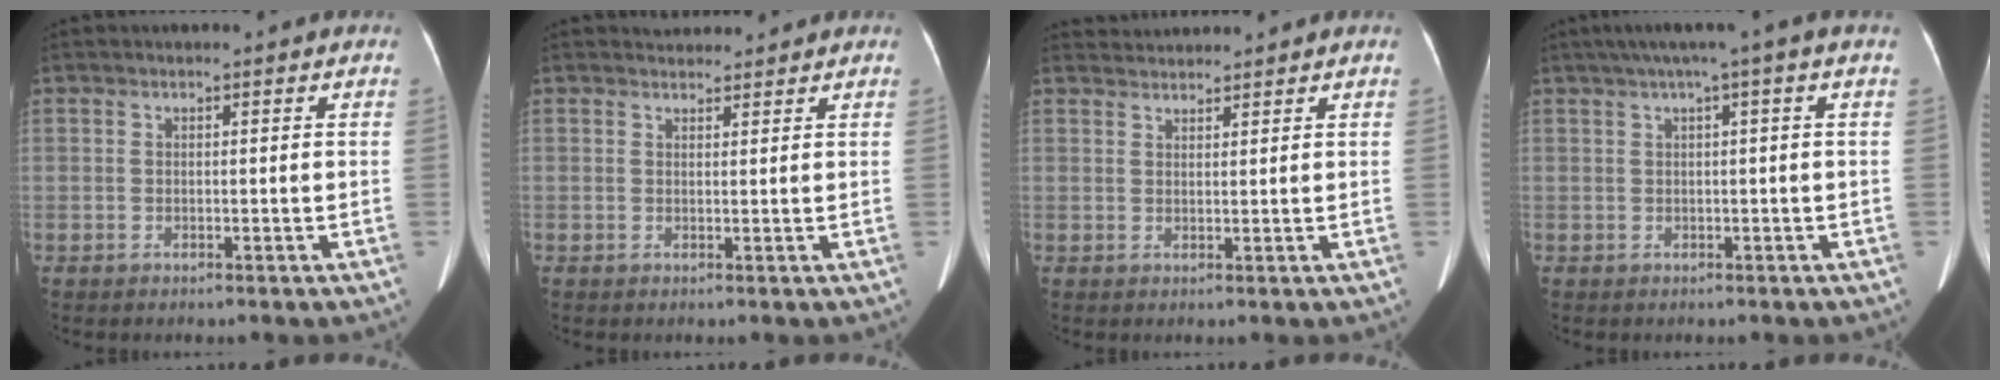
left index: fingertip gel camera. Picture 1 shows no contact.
{"total": 1.9, "force": [1.7, 1.0, -0.3], "torque": [0.006, 0.007, 0.021]}
{"total": 2.3, "force": [2.3, 0.2, -0.5], "torque": [-0.001, 0.015, 0.045]}
{"total": 3.4, "force": [1.6, -0.3, 3.0], "torque": [-0.048, 0.030, 0.029]}